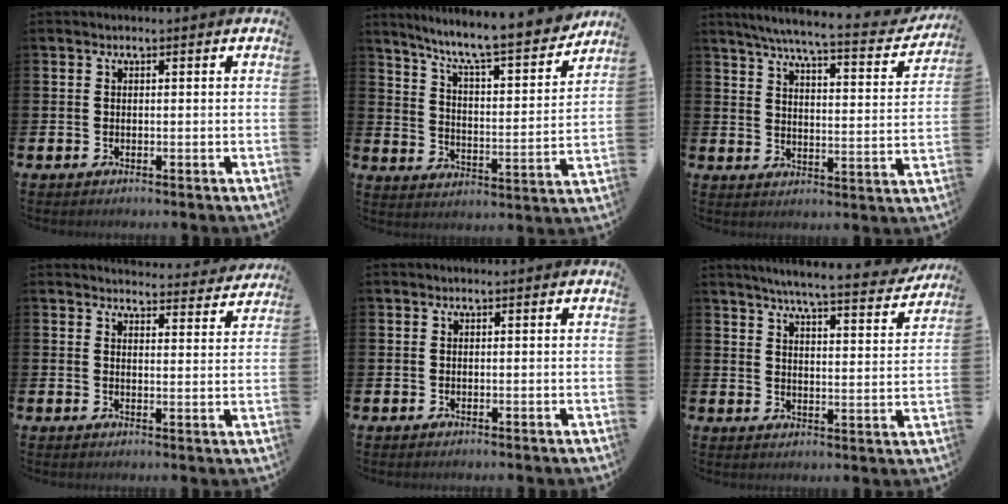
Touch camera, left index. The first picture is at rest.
{"total": 9.1, "force": [8.2, 0.6, 3.9], "torque": [-0.101, -0.064, 0.135]}
{"total": 6.0, "force": [5.4, 0.4, 2.6], "torque": [-0.058, -0.050, 0.082]}
{"total": 3.9, "force": [3.9, 0.3, 0.1], "torque": [0.003, -0.032, 0.068]}
{"total": 0.0}
{"total": 6.1, "force": [5.8, -0.1, 2.0], "torque": [-0.043, -0.044, 0.095]}